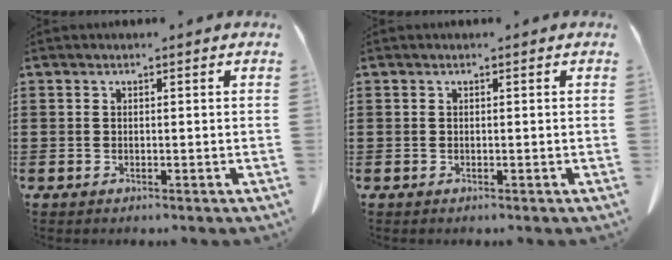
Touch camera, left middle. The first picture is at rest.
{"total": 0.0}